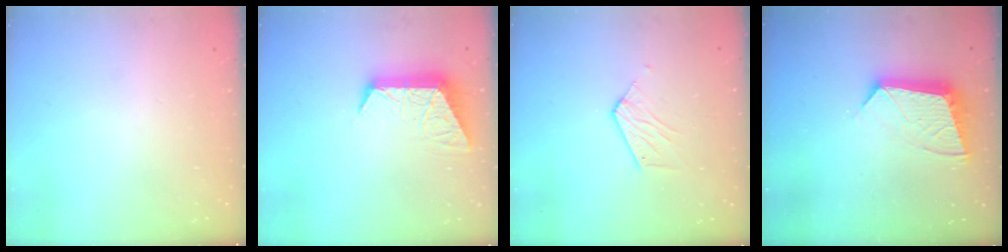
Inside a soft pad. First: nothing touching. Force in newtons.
{"total": 11.0, "press": 11.0, "slide": 0.5}
{"total": 5.3, "press": 5.3, "slide": 0.4}
{"total": 12.1, "press": 12.1, "slide": 1.0}